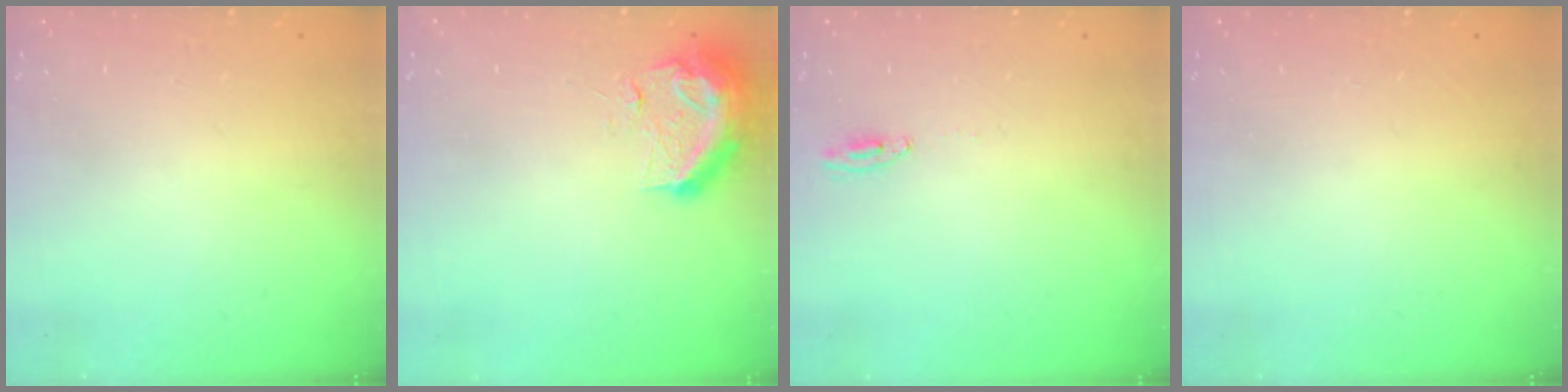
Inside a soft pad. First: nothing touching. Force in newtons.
{"total": 15.4, "press": 11.8, "slide": 9.9}
{"total": 2.2, "press": 2.2, "slide": 0.2}
{"total": 0.0}